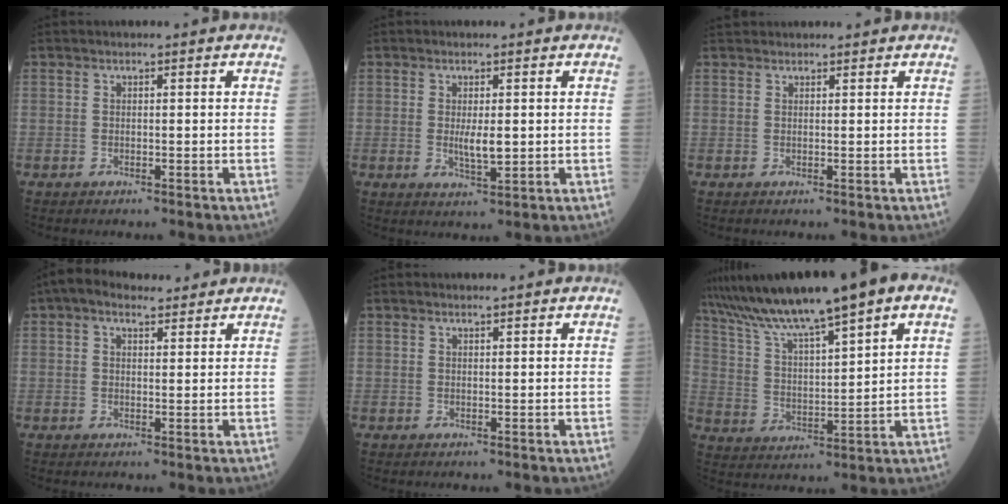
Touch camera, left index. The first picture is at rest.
{"total": 3.3, "force": [0.0, 1.1, 3.2], "torque": [-0.062, -0.011, 0.006]}
{"total": 5.0, "force": [4.6, 1.3, 1.1], "torque": [-0.010, 0.033, 0.069]}
{"total": 5.6, "force": [4.1, 2.8, 2.7], "torque": [-0.056, 0.034, 0.075]}
{"total": 0.9, "force": [0.8, 0.2, 0.3], "torque": [-0.012, 0.002, 0.015]}
{"total": 16.3, "force": [11.9, 1.3, 11.1], "torque": [-0.192, 0.025, 0.210]}